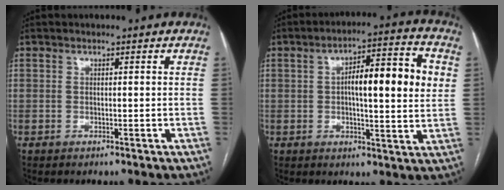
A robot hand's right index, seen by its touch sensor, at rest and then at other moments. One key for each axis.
{"total": 13.0, "fx": 2.1, "fy": 2.7, "fz": 12.6, "tx": -0.186, "ty": 0.028, "tz": 0.025}